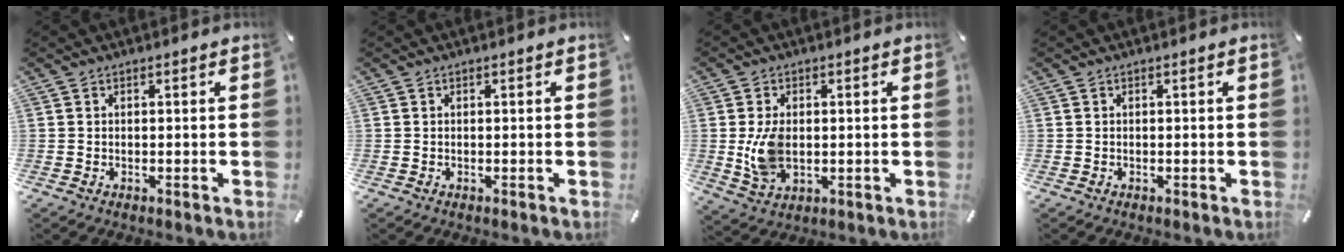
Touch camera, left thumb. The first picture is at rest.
{"total": 0.0}
{"total": 8.4, "force": [0.1, 5.7, 6.3], "torque": [-0.128, -0.008, -0.001]}
{"total": 0.0}